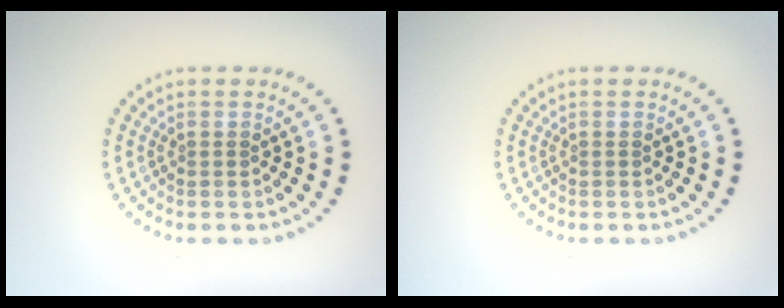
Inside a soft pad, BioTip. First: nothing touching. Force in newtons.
{"total": 0.0}